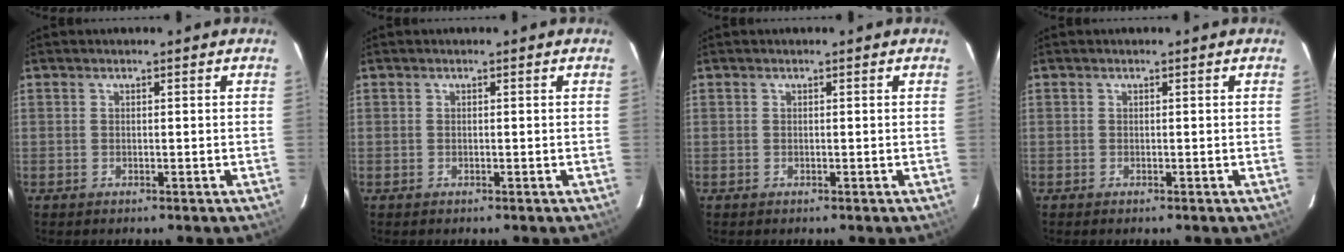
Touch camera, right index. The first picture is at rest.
{"total": 0.0}
{"total": 0.0}
{"total": 0.0}